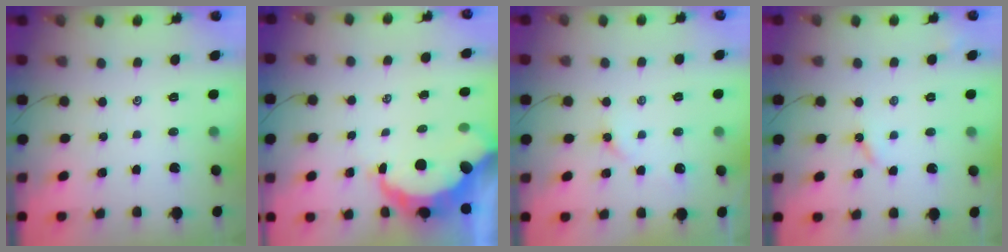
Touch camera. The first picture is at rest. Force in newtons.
{"total": 9.6, "press": 9.5, "slide": 0.9}
{"total": 3.8, "press": 3.7, "slide": 0.5}
{"total": 3.6, "press": 3.5, "slide": 0.4}